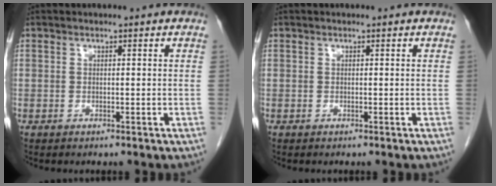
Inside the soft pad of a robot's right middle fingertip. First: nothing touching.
{"total": 0.0}